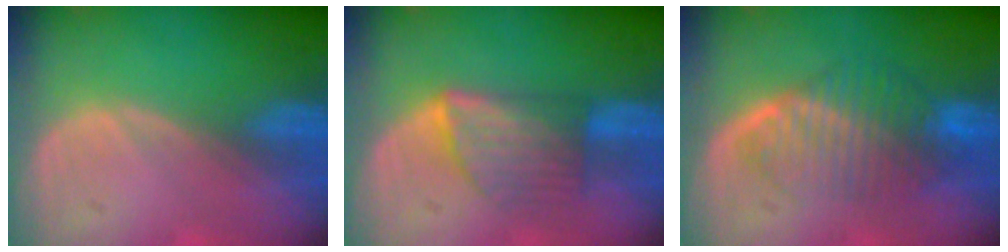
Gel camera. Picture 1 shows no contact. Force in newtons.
{"total": 6.0, "press": 5.9, "slide": 0.7}
{"total": 8.1, "press": 7.2, "slide": 3.8}